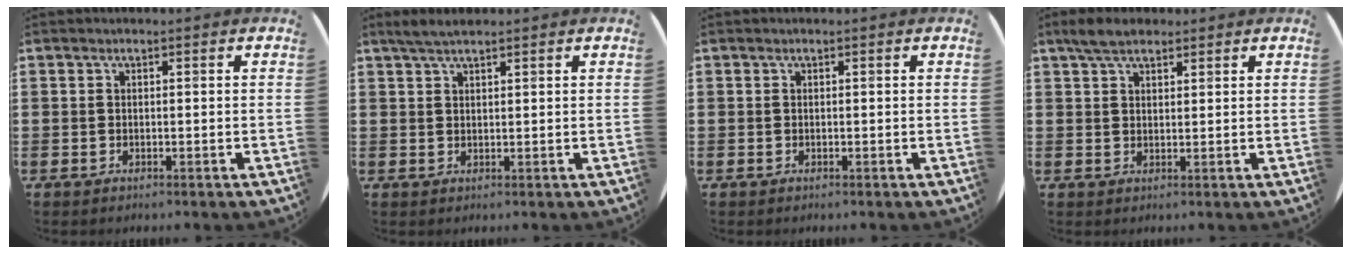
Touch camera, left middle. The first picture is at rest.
{"total": 2.3, "force": [1.9, 0.3, 1.3], "torque": [-0.028, 0.003, 0.034]}
{"total": 0.0}
{"total": 3.8, "force": [3.1, 1.4, 1.8], "torque": [-0.033, 0.002, 0.056]}